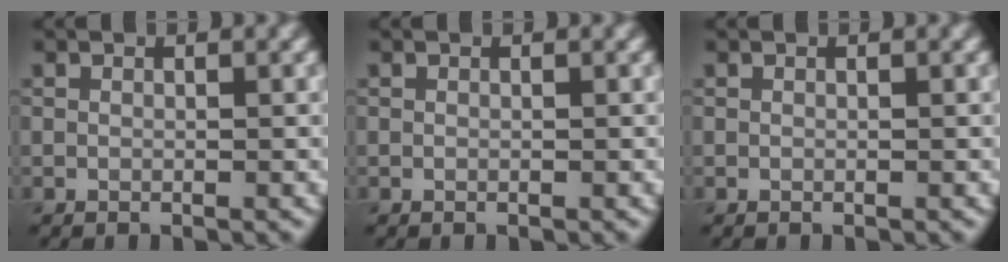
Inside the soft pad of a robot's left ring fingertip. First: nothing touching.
{"total": 0.0}
{"total": 0.0}